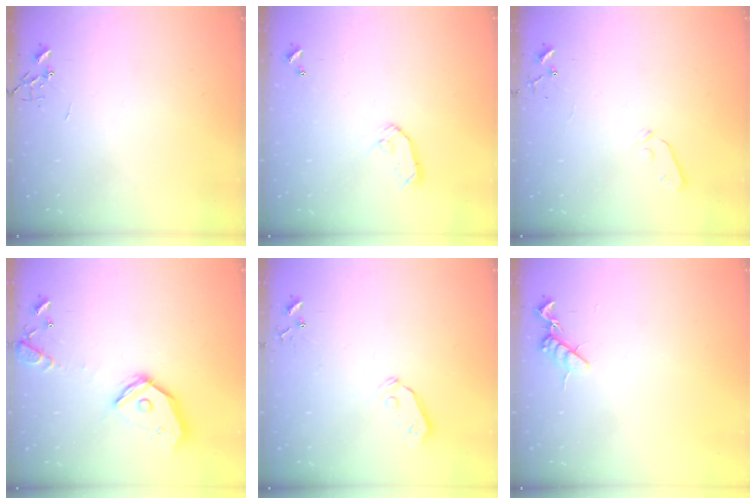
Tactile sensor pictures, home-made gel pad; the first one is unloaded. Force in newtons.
{"total": 7.3, "press": 7.3, "slide": 0.4}
{"total": 3.6, "press": 3.6, "slide": 0.6}
{"total": 16.4, "press": 16.2, "slide": 2.5}
{"total": 4.4, "press": 4.3, "slide": 0.5}
{"total": 9.1, "press": 9.1, "slide": 0.6}